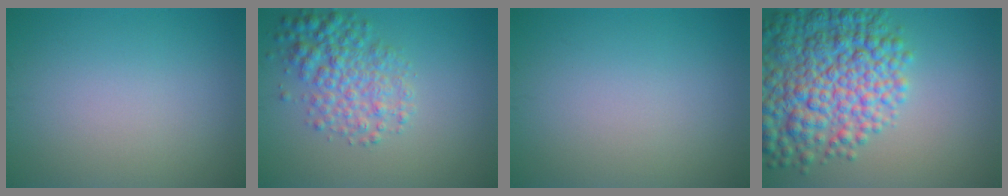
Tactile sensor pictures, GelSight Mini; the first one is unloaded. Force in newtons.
{"total": 4.4, "press": 4.4, "slide": 0.1}
{"total": 0.0}
{"total": 9.9, "press": 9.9, "slide": 0.3}